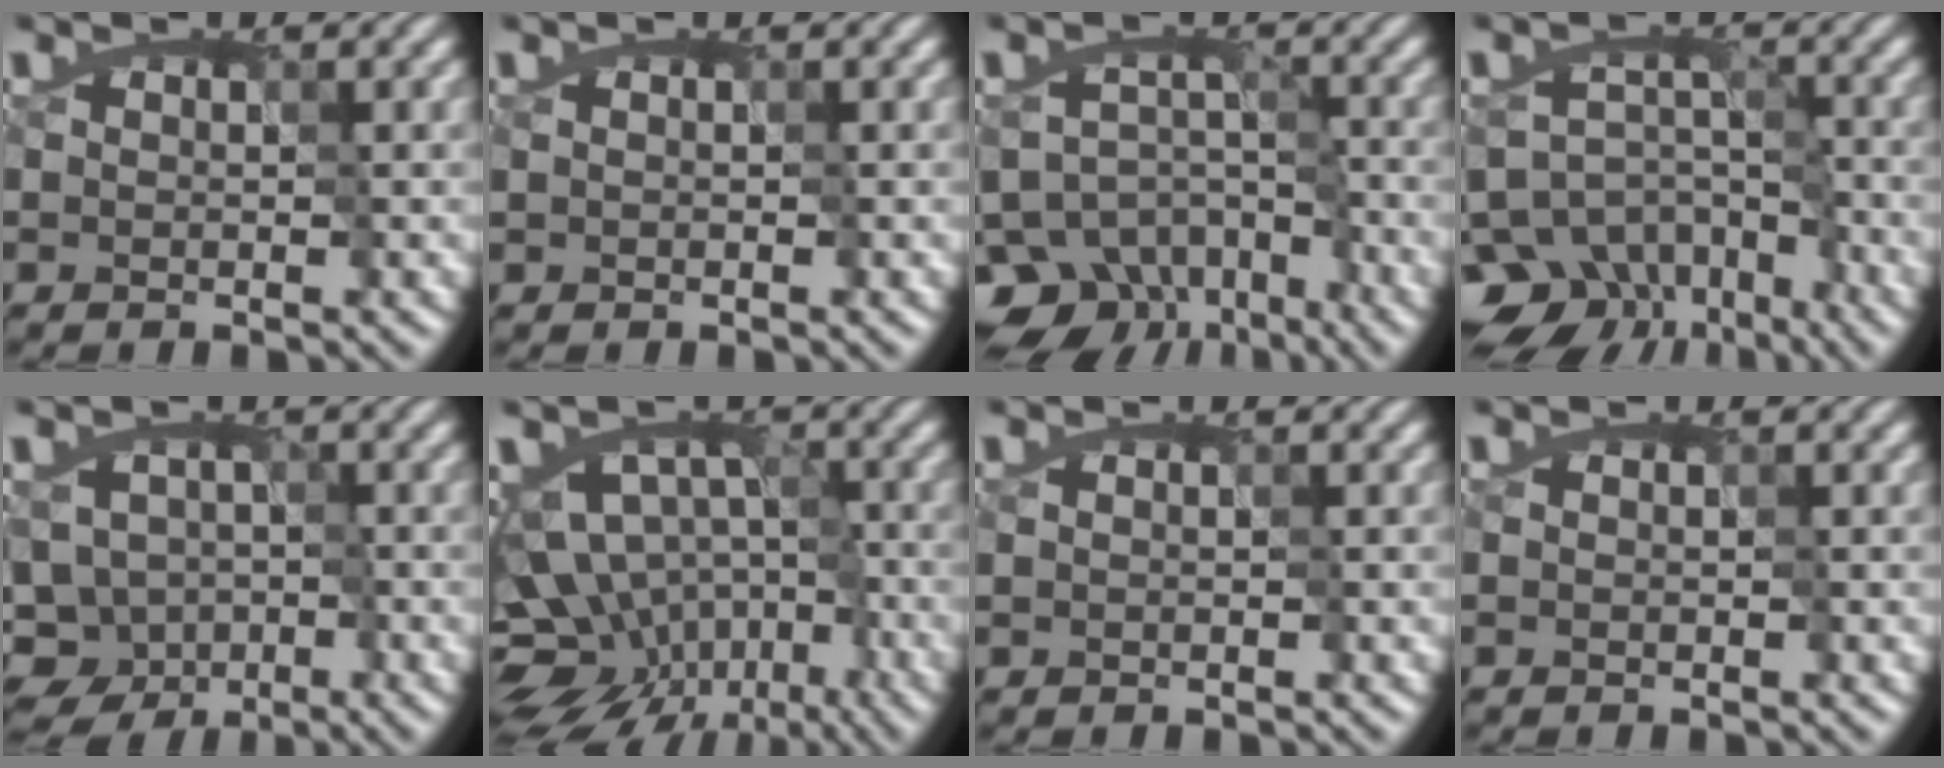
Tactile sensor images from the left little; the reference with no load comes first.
{"total": 0.0}
{"total": 11.0, "force": [-7.9, 6.9, 3.6], "torque": [-0.044, -0.002, -0.113]}
{"total": 12.6, "force": [-8.9, 8.0, 3.9], "torque": [-0.052, -0.014, -0.128]}
{"total": 8.1, "force": [-4.5, 6.3, 2.4], "torque": [-0.006, -0.008, -0.087]}
{"total": 10.1, "force": [-5.2, 6.3, 5.9], "torque": [-0.070, -0.013, -0.080]}
{"total": 0.0}
{"total": 0.0}